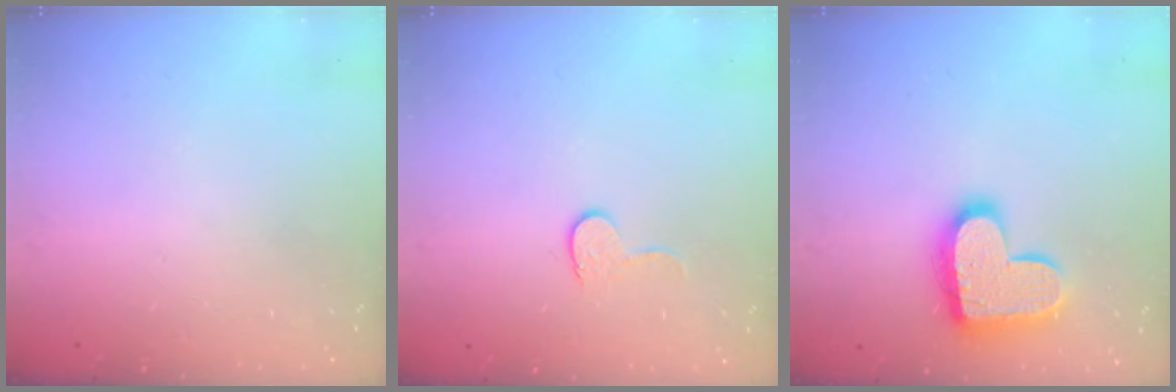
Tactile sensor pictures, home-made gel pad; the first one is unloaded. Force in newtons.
{"total": 4.4, "press": 4.4, "slide": 0.4}
{"total": 16.3, "press": 16.3, "slide": 1.3}